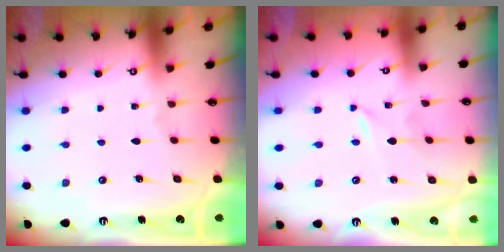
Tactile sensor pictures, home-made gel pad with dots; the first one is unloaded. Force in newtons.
{"total": 0.0}